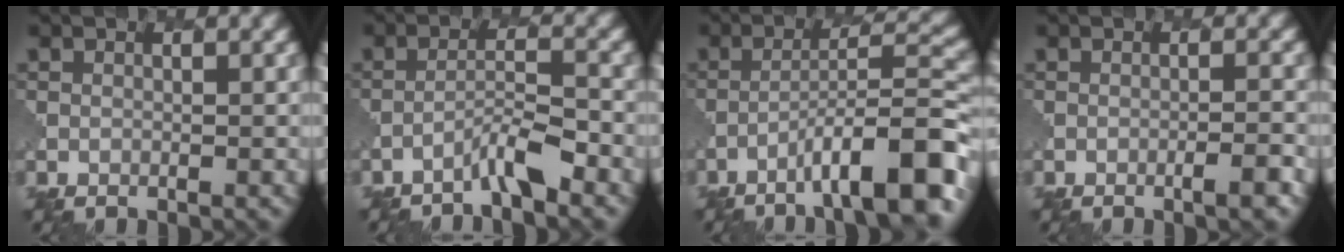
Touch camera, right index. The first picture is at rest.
{"total": 2.4, "force": [-2.1, 0.0, 1.3], "torque": [-0.023, 0.008, -0.043]}
{"total": 9.7, "force": [-5.8, 1.6, 7.6], "torque": [-0.112, 0.020, -0.090]}
{"total": 2.2, "force": [-1.0, 0.3, 1.9], "torque": [-0.020, 0.004, -0.023]}